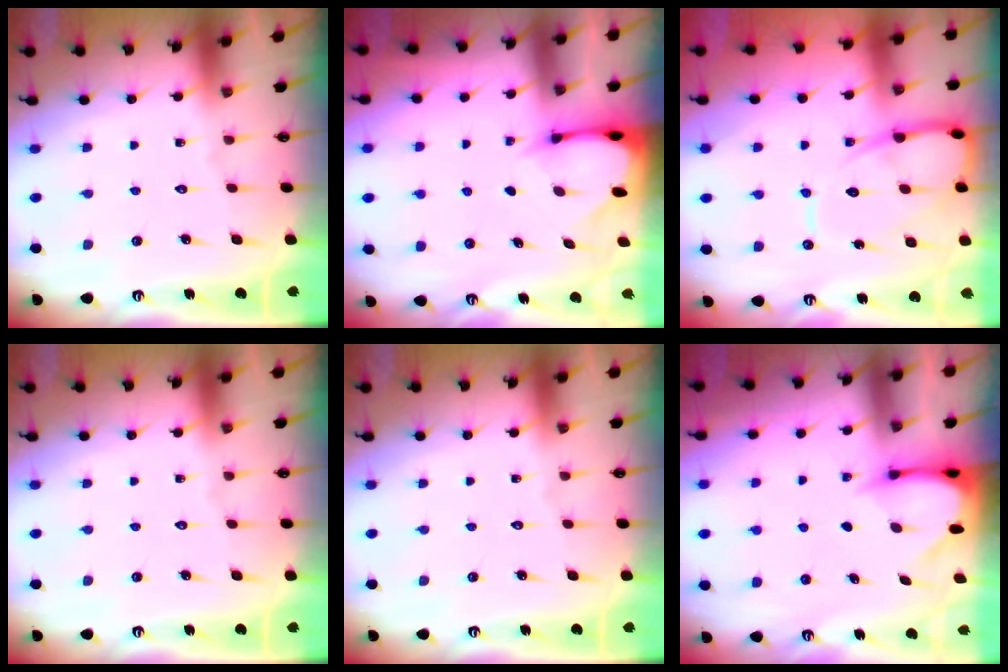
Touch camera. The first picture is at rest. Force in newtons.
{"total": 2.7, "press": 2.6, "slide": 0.4}
{"total": 10.5, "press": 10.4, "slide": 1.2}
{"total": 0.0}
{"total": 0.0}
{"total": 3.3, "press": 3.2, "slide": 0.3}